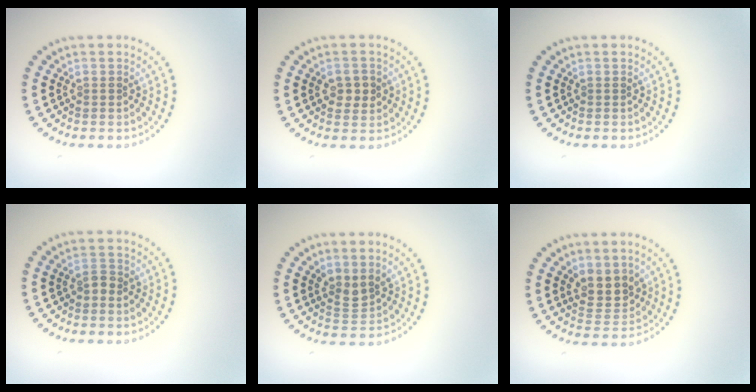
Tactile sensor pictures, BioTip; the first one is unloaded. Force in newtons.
{"total": 2.2, "press": 2.2, "slide": 0.3}
{"total": 0.0}
{"total": 0.9, "press": 0.8, "slide": 0.3}
{"total": 1.8, "press": 1.4, "slide": 1.2}
{"total": 2.9, "press": 2.6, "slide": 1.3}